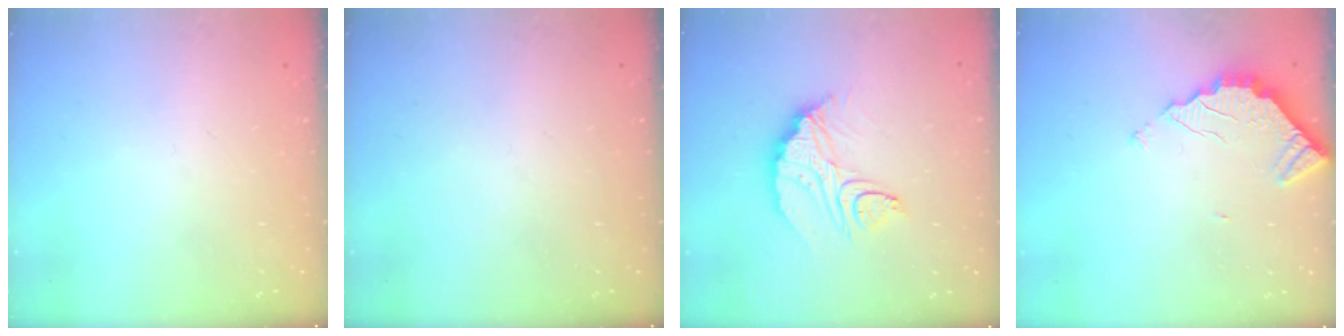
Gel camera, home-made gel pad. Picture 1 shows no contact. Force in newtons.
{"total": 0.0}
{"total": 12.2, "press": 12.2, "slide": 1.1}
{"total": 3.3, "press": 3.3, "slide": 0.3}